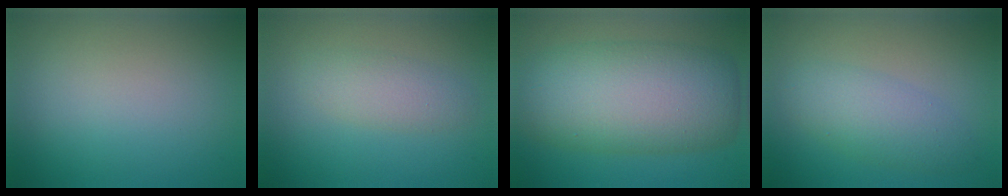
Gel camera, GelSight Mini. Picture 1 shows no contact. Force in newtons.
{"total": 2.5, "press": 2.5, "slide": 0.1}
{"total": 11.0, "press": 11.0, "slide": 0.4}
{"total": 3.7, "press": 3.7, "slide": 0.1}